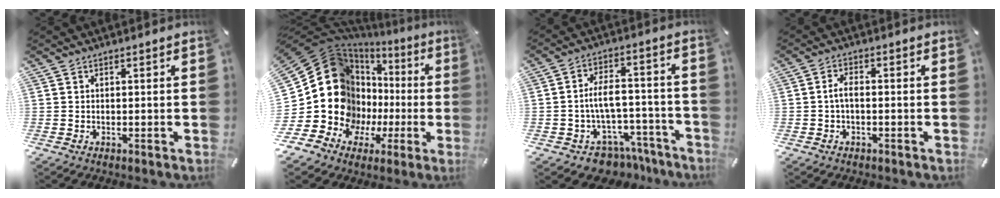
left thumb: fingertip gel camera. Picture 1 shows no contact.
{"total": 23.8, "force": [1.4, 19.2, 14.0], "torque": [-0.255, -0.048, 0.059]}
{"total": 8.6, "force": [-2.4, 6.8, 4.7], "torque": [-0.080, 0.018, -0.036]}
{"total": 3.3, "force": [-0.7, 1.7, 2.8], "torque": [-0.058, 0.005, -0.015]}